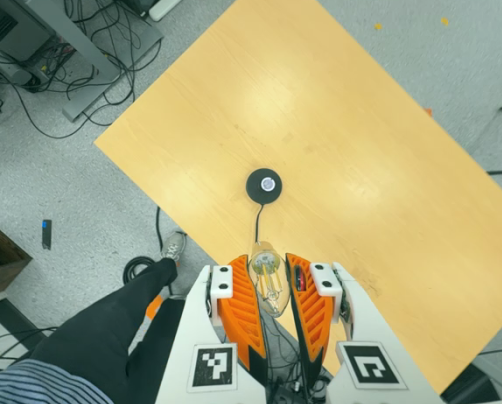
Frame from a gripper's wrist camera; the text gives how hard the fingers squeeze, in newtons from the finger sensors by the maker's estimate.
{"total": 22.1, "left": 26.0, "right": 18.2}